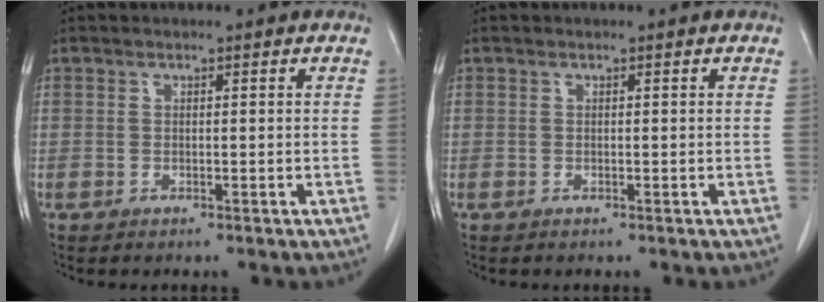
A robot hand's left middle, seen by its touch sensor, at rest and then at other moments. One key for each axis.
{"total": 0.0}